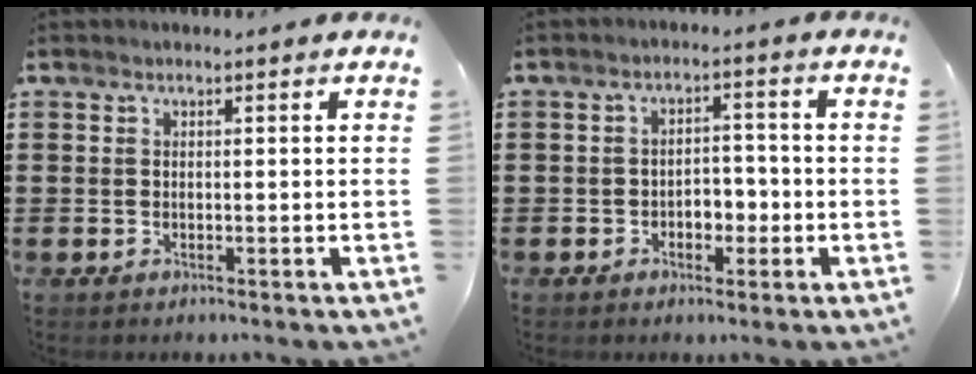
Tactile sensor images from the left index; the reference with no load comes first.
{"total": 3.4, "force": [-1.3, 2.4, 2.0], "torque": [-0.036, 0.001, -0.031]}